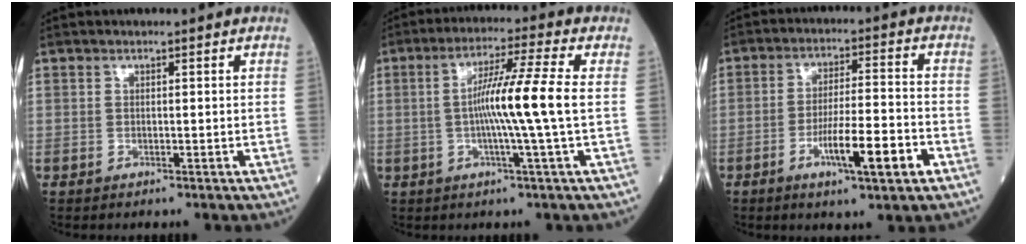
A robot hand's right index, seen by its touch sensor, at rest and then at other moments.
{"total": 9.2, "force": [-0.4, -1.9, 9.0], "torque": [-0.165, 0.004, -0.009]}
{"total": 9.3, "force": [-4.0, 0.7, 8.3], "torque": [-0.144, -0.005, -0.065]}